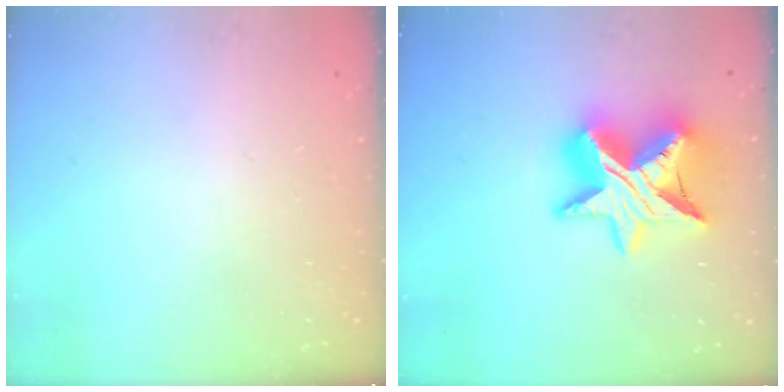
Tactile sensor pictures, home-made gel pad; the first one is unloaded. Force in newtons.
{"total": 16.8, "press": 16.8, "slide": 1.1}